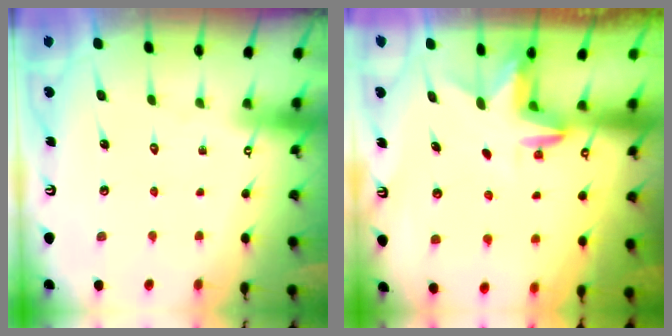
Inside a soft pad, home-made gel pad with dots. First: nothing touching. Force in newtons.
{"total": 2.7, "press": 2.7, "slide": 0.1}